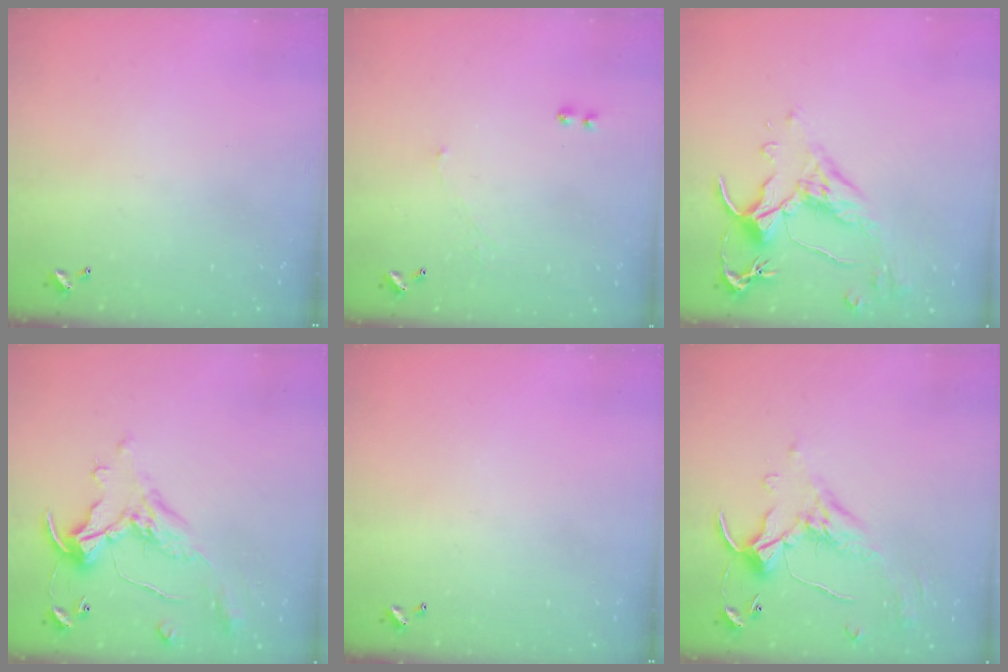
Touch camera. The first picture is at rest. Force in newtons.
{"total": 1.0, "press": 0.7, "slide": 0.6}
{"total": 2.5, "press": 2.1, "slide": 1.4}
{"total": 1.8, "press": 1.5, "slide": 1.1}
{"total": 0.0}
{"total": 1.1, "press": 0.4, "slide": 1.0}